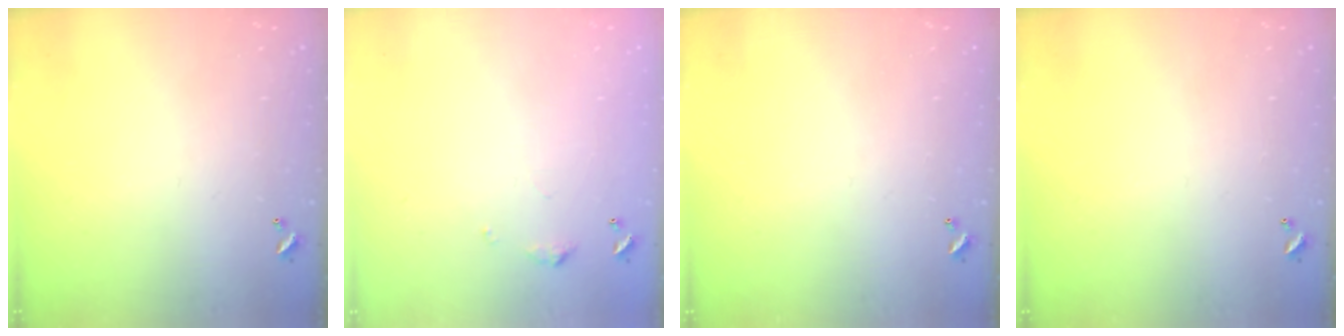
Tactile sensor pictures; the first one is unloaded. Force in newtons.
{"total": 5.0, "press": 4.9, "slide": 0.8}
{"total": 0.0}
{"total": 0.0}